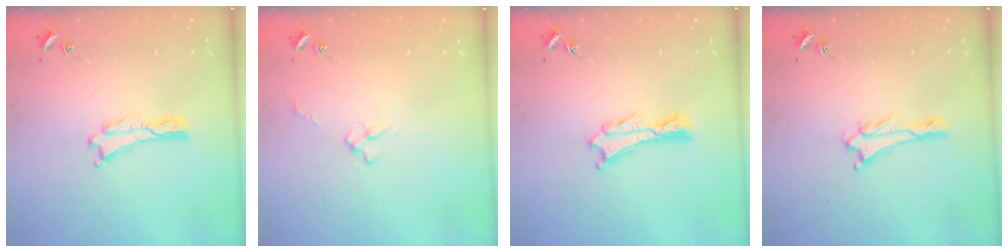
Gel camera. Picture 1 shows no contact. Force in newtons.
{"total": 2.4, "press": 2.4, "slide": 0.4}
{"total": 0.7, "press": 0.6, "slide": 0.2}
{"total": 1.4, "press": 1.4, "slide": 0.2}